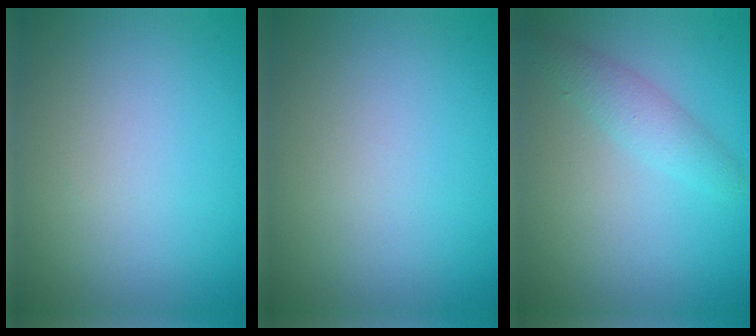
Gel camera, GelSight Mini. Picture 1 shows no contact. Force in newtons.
{"total": 0.0}
{"total": 2.2, "press": 2.2, "slide": 0.1}